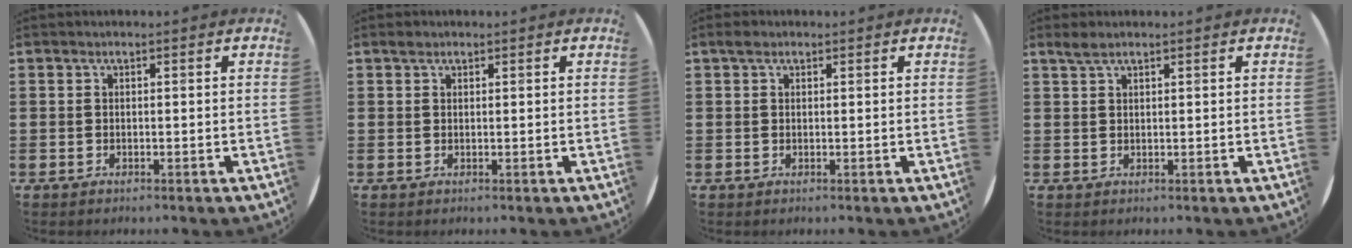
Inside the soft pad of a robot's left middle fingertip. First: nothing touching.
{"total": 0.6, "force": [0.5, 0.4, 0.1], "torque": [0.005, -0.002, 0.009]}
{"total": 0.9, "force": [0.6, 0.6, 0.3], "torque": [0.001, 0.002, 0.009]}
{"total": 1.5, "force": [1.2, 0.3, 0.7], "torque": [-0.016, 0.002, 0.023]}